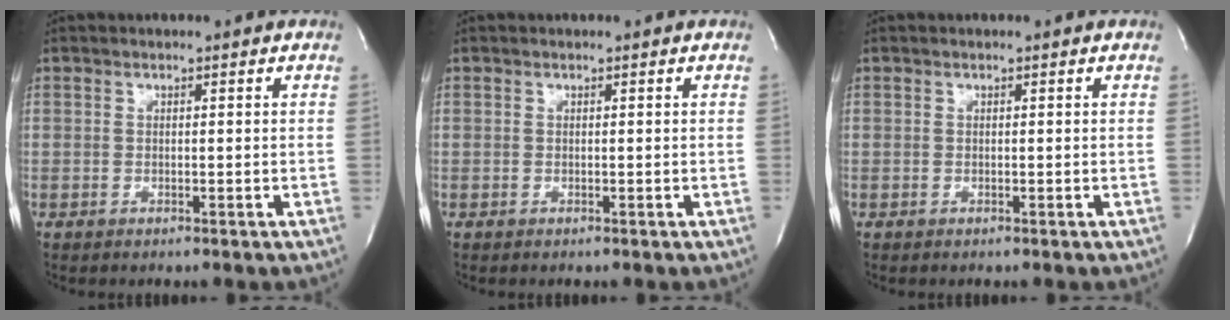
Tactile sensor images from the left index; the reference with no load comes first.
{"total": 0.0}
{"total": 0.0}